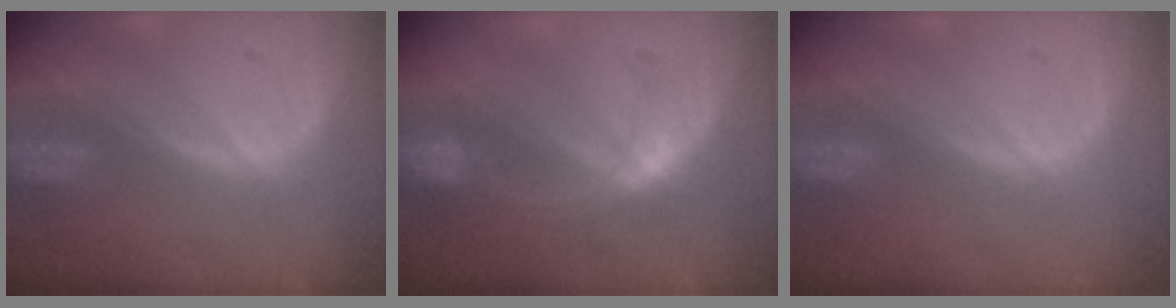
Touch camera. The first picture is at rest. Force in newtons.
{"total": 5.3, "press": 4.9, "slide": 2.1}
{"total": 0.0}